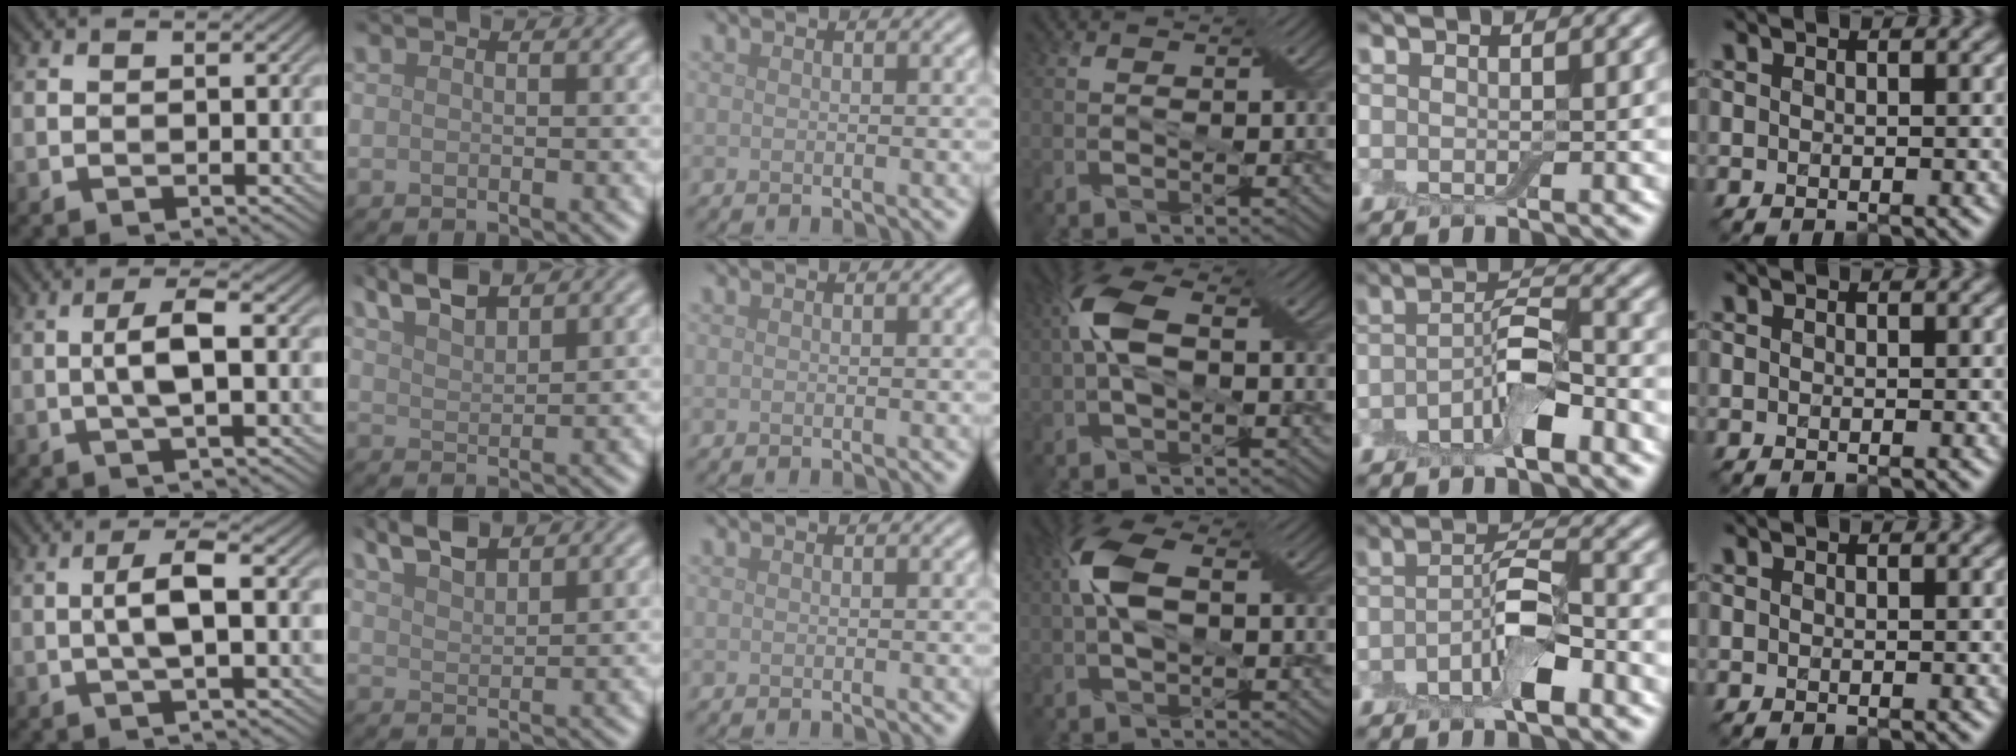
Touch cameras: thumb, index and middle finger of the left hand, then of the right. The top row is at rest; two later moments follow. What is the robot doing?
{"motion": "insert", "object": "box of matches"}